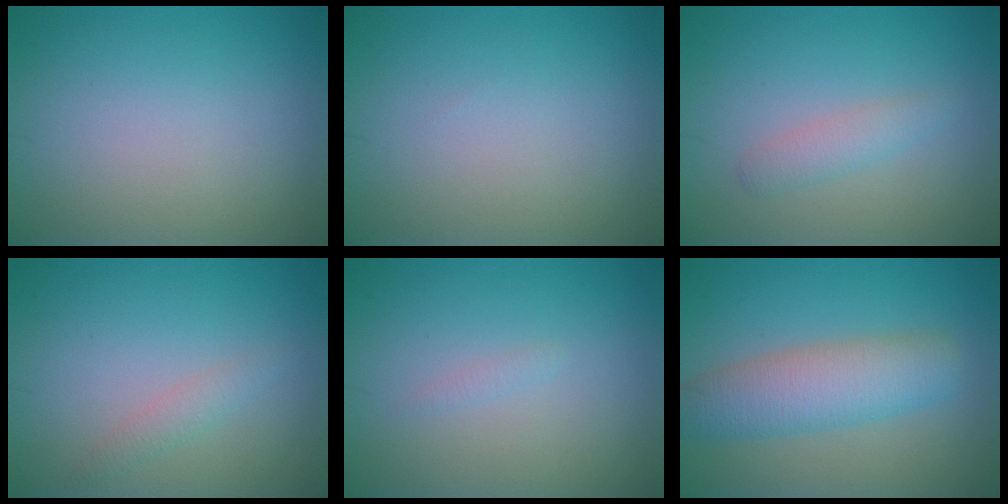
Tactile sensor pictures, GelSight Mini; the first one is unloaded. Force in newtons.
{"total": 0.0}
{"total": 1.1, "press": 1.1, "slide": 0.1}
{"total": 1.2, "press": 1.2, "slide": 0.0}
{"total": 0.5, "press": 0.5, "slide": 0.1}
{"total": 5.5, "press": 5.5, "slide": 0.1}